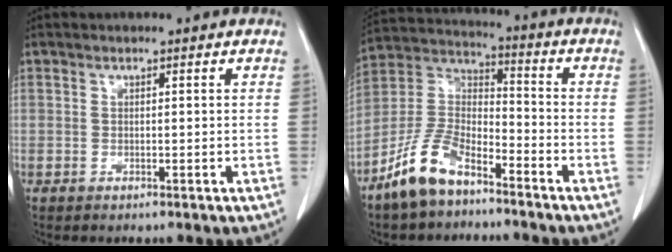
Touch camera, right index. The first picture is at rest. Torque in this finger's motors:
{"motor_torque": [1.04, -1.10, 0.41, 0.12]}